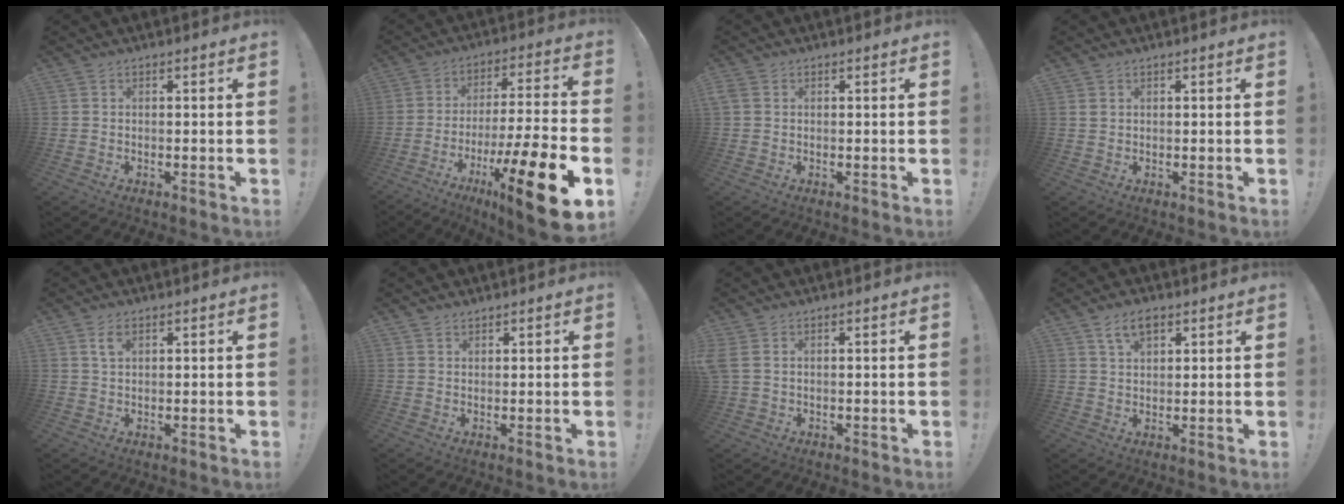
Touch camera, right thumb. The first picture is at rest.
{"total": 20.5, "force": [-10.5, 2.8, 17.5], "torque": [-0.280, 0.060, -0.165]}
{"total": 1.8, "force": [0.5, 1.3, 1.1], "torque": [-0.029, 0.009, 0.011]}
{"total": 1.3, "force": [0.7, 0.8, 0.8], "torque": [-0.012, -0.001, 0.013]}
{"total": 3.1, "force": [1.6, 1.5, 2.2], "torque": [-0.035, -0.003, 0.027]}
{"total": 1.3, "force": [1.2, 0.6, 0.2], "torque": [-0.002, -0.003, 0.023]}
{"total": 3.1, "force": [1.1, 1.7, 2.3], "torque": [-0.058, 0.003, 0.021]}
{"total": 5.7, "force": [3.2, 3.2, 3.5], "torque": [-0.061, -0.004, 0.058]}